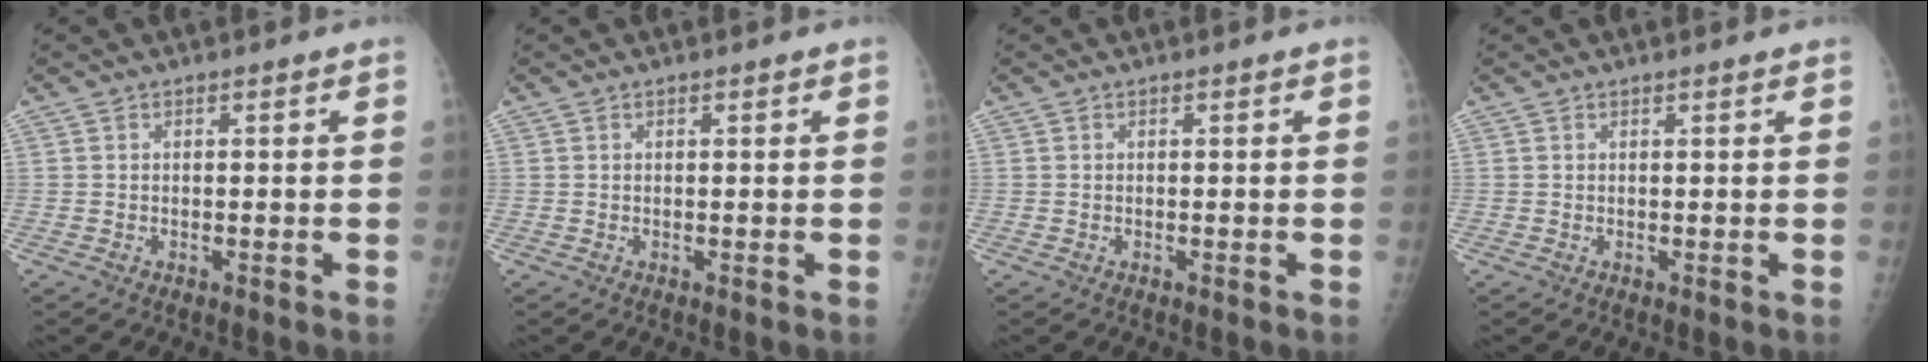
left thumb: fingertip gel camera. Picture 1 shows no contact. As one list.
[{"total": 0.5, "force": [0.3, 0.1, 0.4], "torque": [-0.007, 0.000, 0.004]}, {"total": 0.0}, {"total": 0.7, "force": [0.6, 0.0, 0.4], "torque": [-0.008, 0.001, 0.010]}]